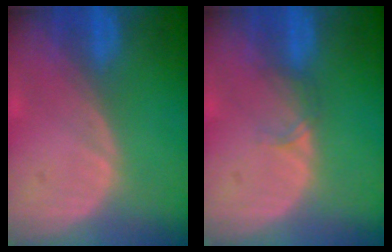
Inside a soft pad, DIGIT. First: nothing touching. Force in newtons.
{"total": 1.3, "press": 1.2, "slide": 0.2}